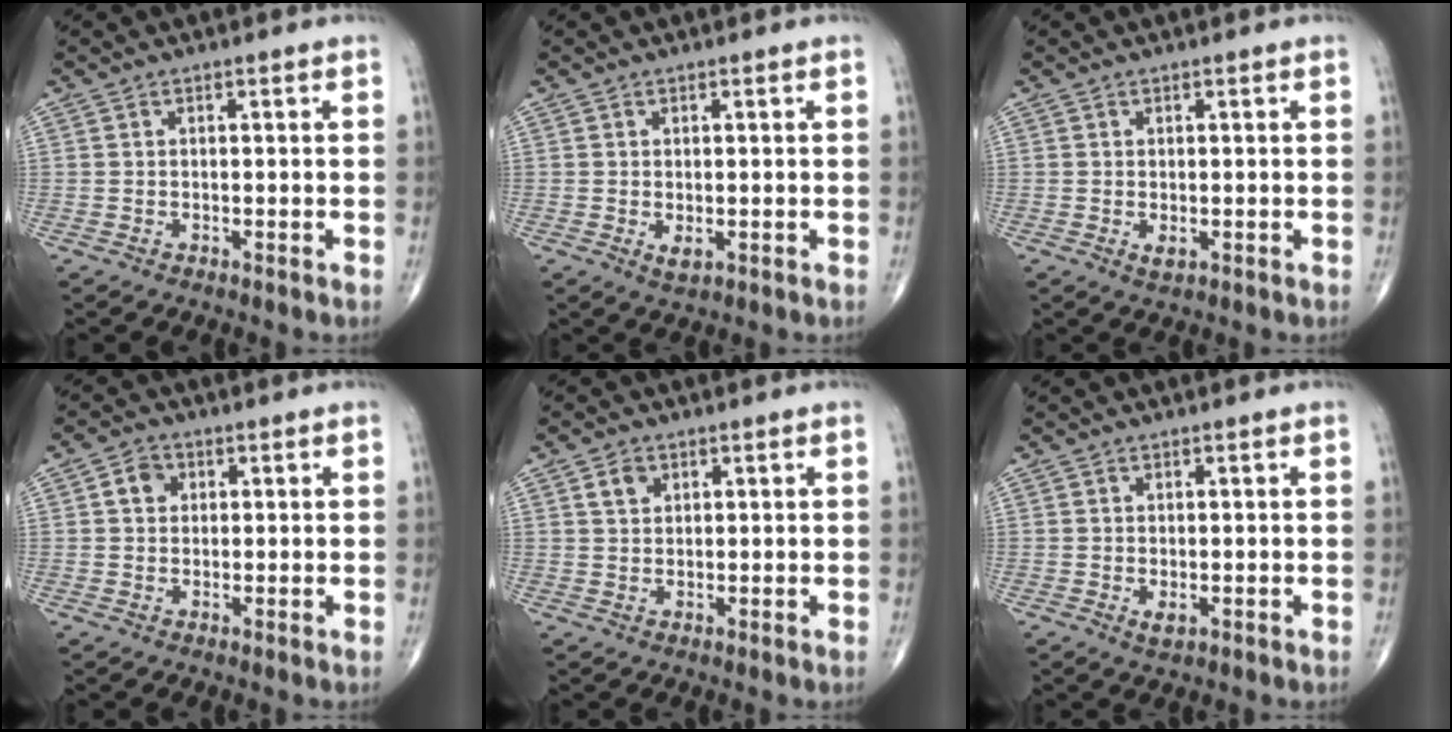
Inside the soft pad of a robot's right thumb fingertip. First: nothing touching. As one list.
[{"total": 1.9, "force": [-0.3, 0.9, 1.6], "torque": [-0.026, -0.005, 0.000]}, {"total": 1.5, "force": [-0.3, 0.7, 1.3], "torque": [-0.021, -0.005, -0.001]}, {"total": 3.5, "force": [0.9, 2.9, 1.7], "torque": [-0.015, 0.005, 0.012]}, {"total": 2.9, "force": [1.4, 2.1, 1.4], "torque": [-0.017, -0.003, 0.024]}, {"total": 1.7, "force": [-0.3, 0.8, 1.4], "torque": [-0.024, -0.005, 0.000]}]